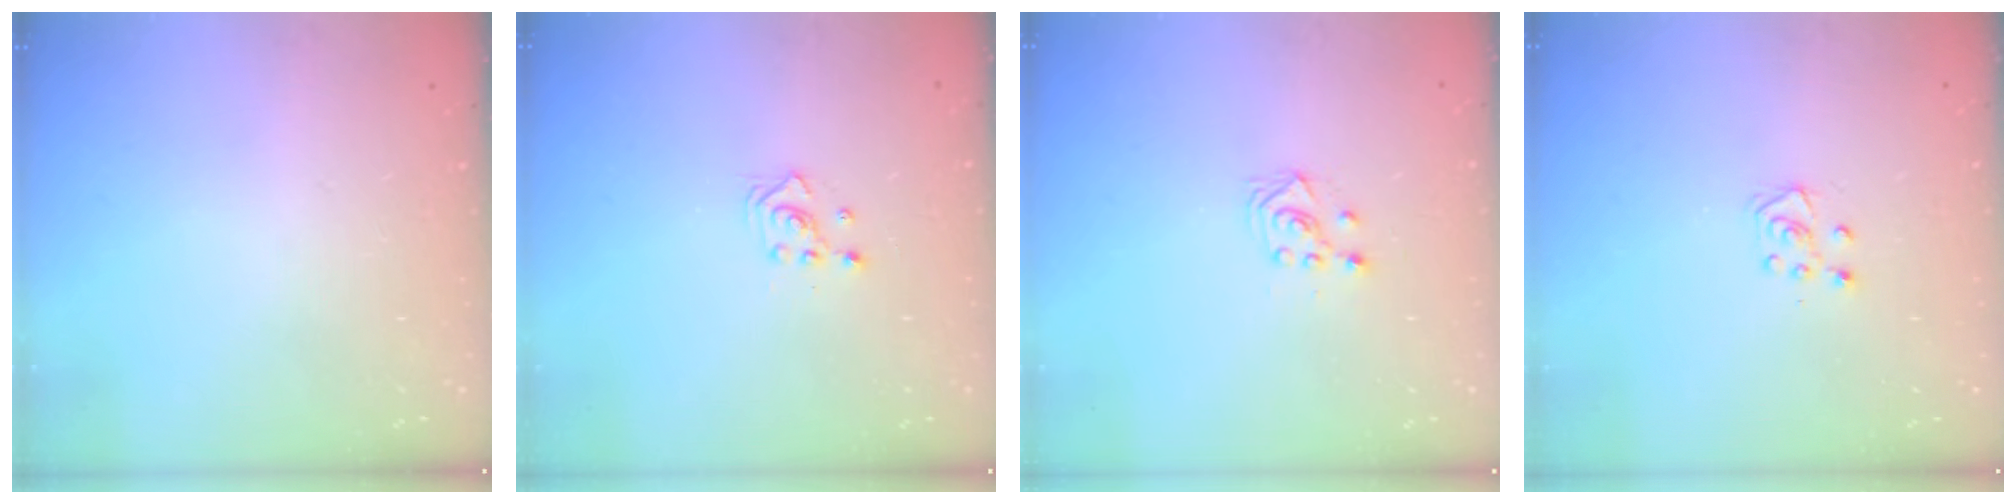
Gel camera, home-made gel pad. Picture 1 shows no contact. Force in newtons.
{"total": 2.3, "press": 2.3, "slide": 0.3}
{"total": 3.1, "press": 3.1, "slide": 0.8}
{"total": 4.8, "press": 4.8, "slide": 0.5}